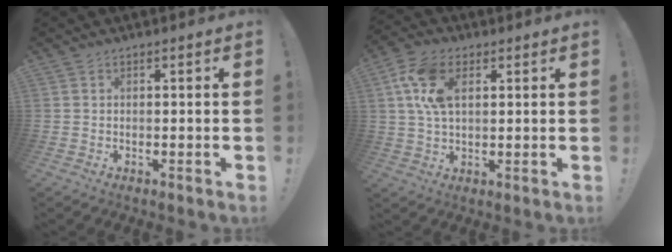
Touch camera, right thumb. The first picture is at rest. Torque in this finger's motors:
{"motor_torque": [1.06, 1.09, 0.61, -0.13, 0.10]}